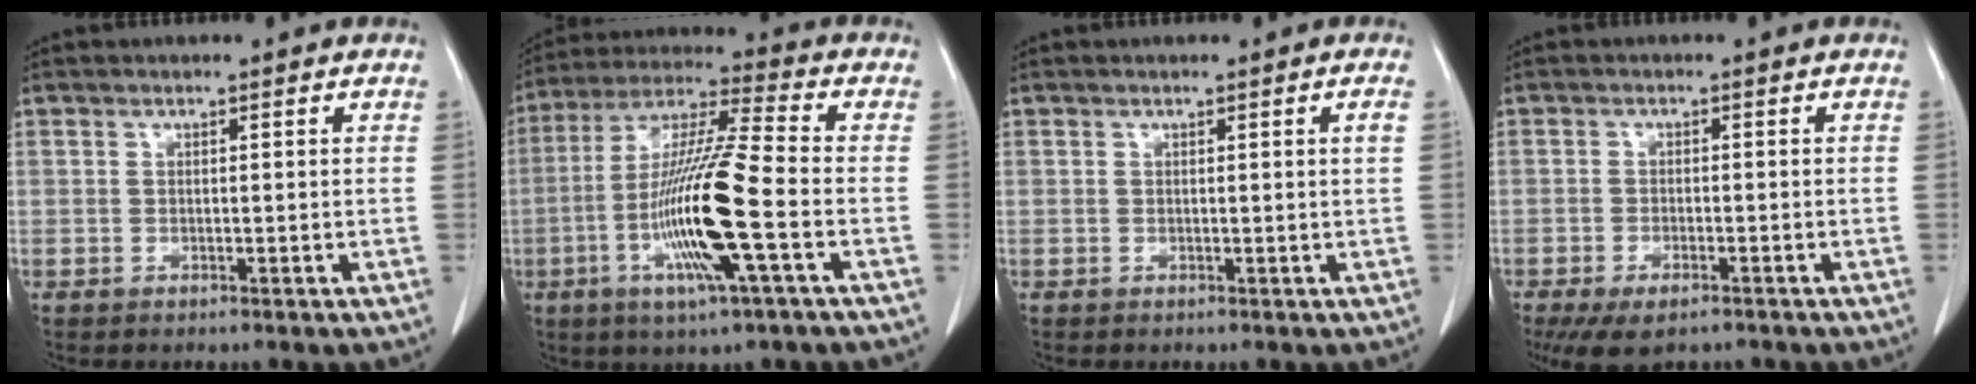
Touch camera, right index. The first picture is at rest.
{"total": 15.9, "force": [-4.3, 0.3, 15.3], "torque": [-0.306, -0.010, -0.084]}
{"total": 0.9, "force": [0.2, -0.3, 0.8], "torque": [-0.011, -0.001, 0.004]}
{"total": 6.5, "force": [-4.7, 2.4, 3.9], "torque": [-0.060, -0.010, -0.073]}